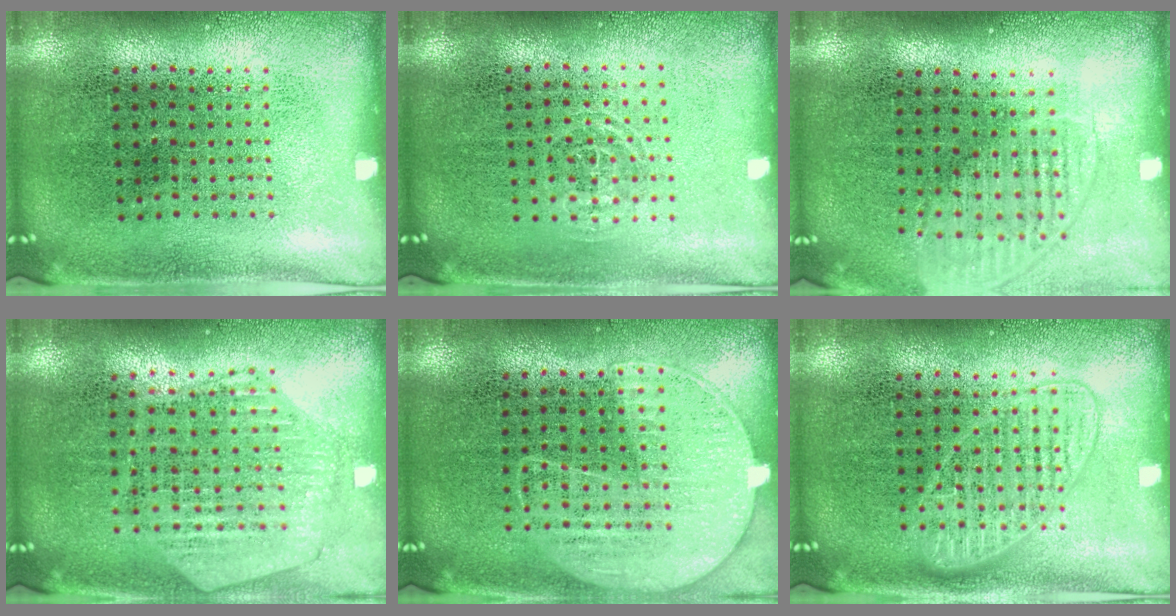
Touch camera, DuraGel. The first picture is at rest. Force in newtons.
{"total": 0.8, "press": 0.5, "slide": 0.6}
{"total": 1.3, "press": 1.1, "slide": 0.7}
{"total": 1.1, "press": 1.1, "slide": 0.1}
{"total": 1.3, "press": 1.1, "slide": 0.6}
{"total": 2.5, "press": 2.4, "slide": 0.4}